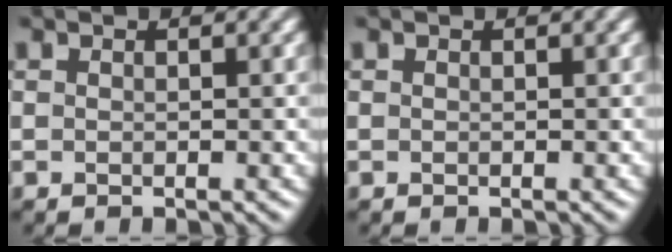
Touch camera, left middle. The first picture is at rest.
{"total": 0.0}